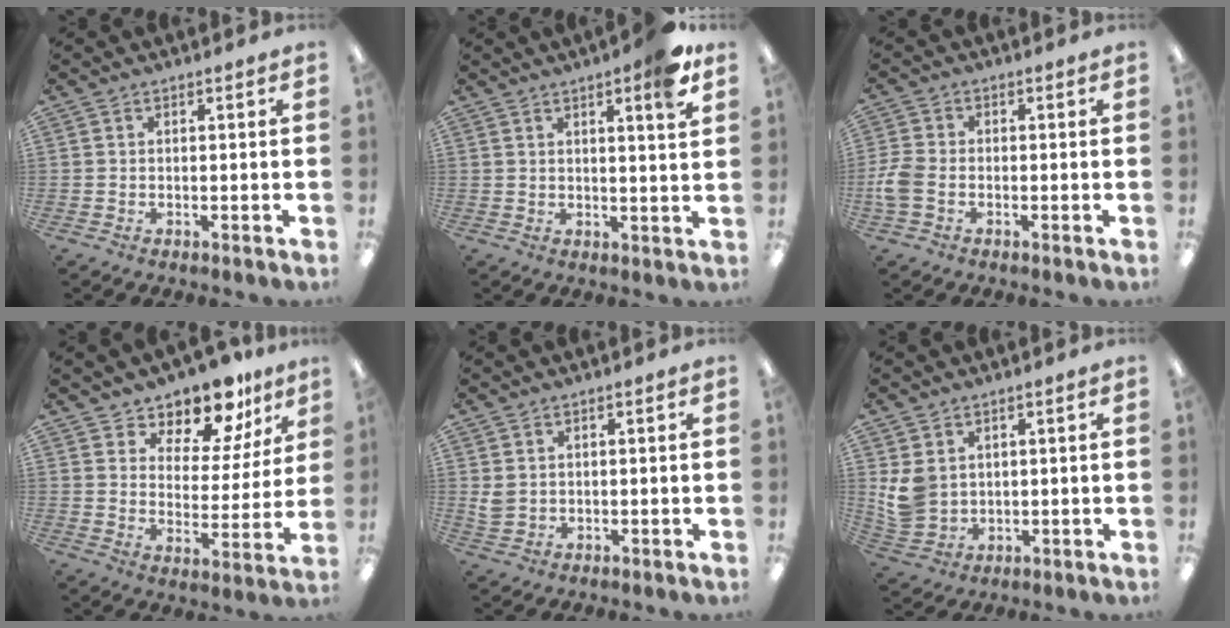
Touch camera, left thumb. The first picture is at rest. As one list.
[{"total": 6.4, "force": [4.0, 0.8, 5.0], "torque": [-0.074, -0.014, 0.060]}, {"total": 5.1, "force": [-1.5, 3.4, 3.5], "torque": [-0.075, 0.006, -0.029]}, {"total": 10.9, "force": [9.9, 3.9, 2.5], "torque": [-0.049, -0.087, 0.180]}, {"total": 2.8, "force": [1.0, 2.1, 1.4], "torque": [-0.029, 0.003, 0.020]}, {"total": 6.8, "force": [2.2, 5.6, 3.2], "torque": [-0.073, -0.001, 0.047]}]